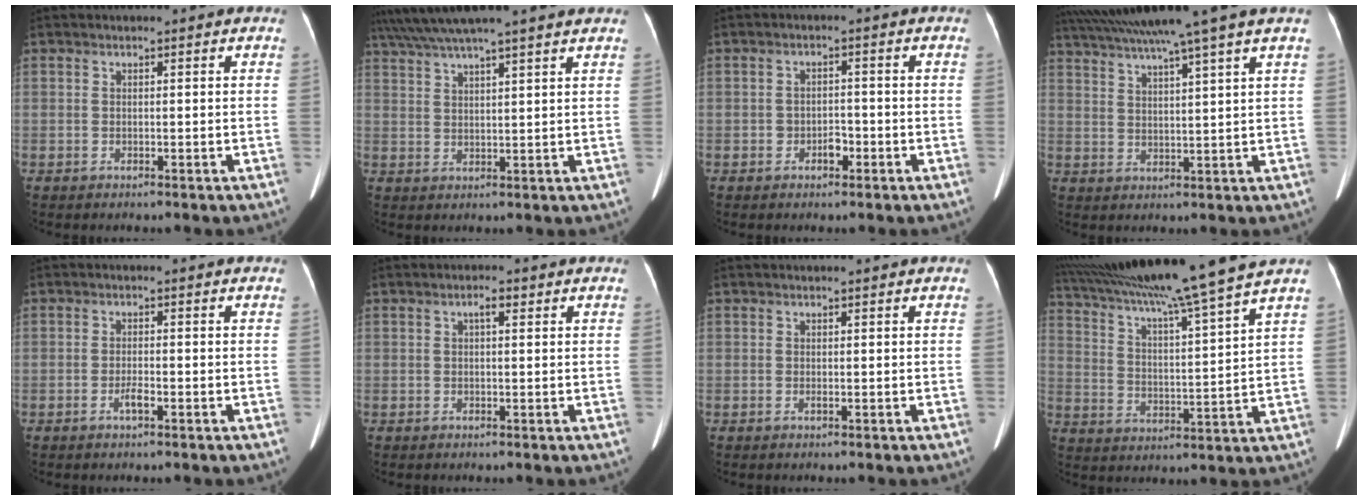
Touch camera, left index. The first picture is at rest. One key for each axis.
{"total": 11.8, "fx": 10.3, "fy": -1.2, "fz": 5.6, "tx": -0.106, "ty": 0.033, "tz": 0.149}
{"total": 2.1, "fx": -1.2, "fy": 1.3, "fz": 1.2, "tx": -0.015, "ty": 0.005, "tz": -0.017}
{"total": 13.5, "fx": 11.0, "fy": -2.7, "fz": 7.4, "tx": -0.127, "ty": 0.004, "tz": 0.163}
{"total": 1.7, "fx": -1.0, "fy": 0.2, "fz": 1.3, "tx": -0.026, "ty": 0.000, "tz": -0.017}
{"total": 1.6, "fx": 0.6, "fy": 0.4, "fz": 1.4, "tx": -0.023, "ty": 0.006, "tz": 0.009}
{"total": 0.0}
{"total": 19.3, "fx": 16.4, "fy": -2.6, "fz": 9.9, "tx": -0.174, "ty": -0.010, "tz": 0.257}